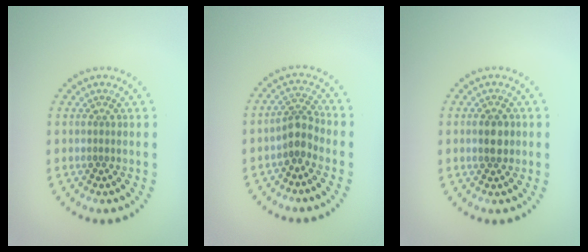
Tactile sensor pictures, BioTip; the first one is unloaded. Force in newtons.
{"total": 2.6, "press": 2.1, "slide": 1.5}
{"total": 2.4, "press": 2.4, "slide": 0.2}